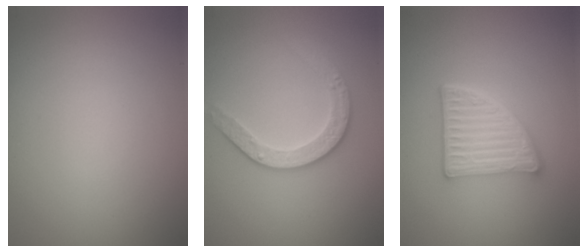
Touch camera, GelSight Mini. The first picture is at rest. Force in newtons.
{"total": 2.9, "press": 2.7, "slide": 1.1}
{"total": 4.9, "press": 3.8, "slide": 3.1}